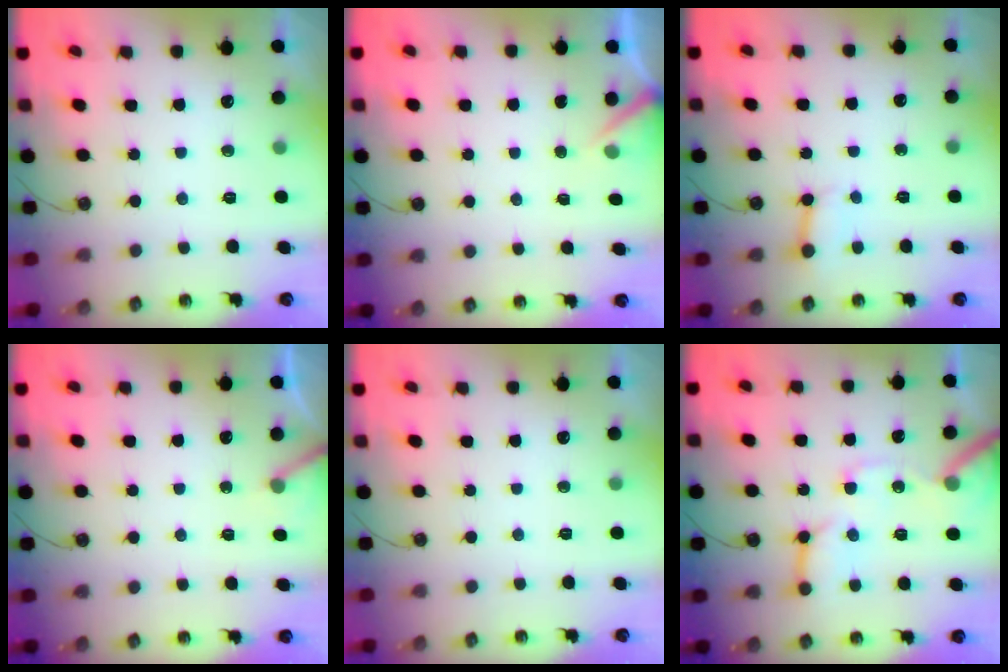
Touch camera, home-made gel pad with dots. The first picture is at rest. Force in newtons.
{"total": 3.7, "press": 3.7, "slide": 0.2}
{"total": 2.5, "press": 2.5, "slide": 0.0}
{"total": 5.0, "press": 4.9, "slide": 0.4}
{"total": 0.0}
{"total": 15.1, "press": 15.0, "slide": 1.7}